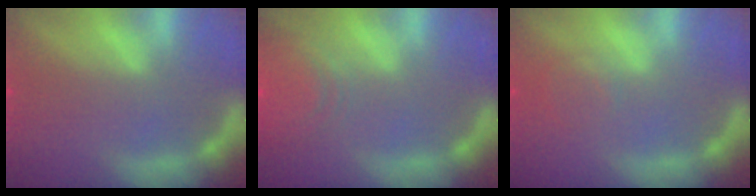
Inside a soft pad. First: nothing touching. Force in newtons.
{"total": 7.5}
{"total": 2.0}